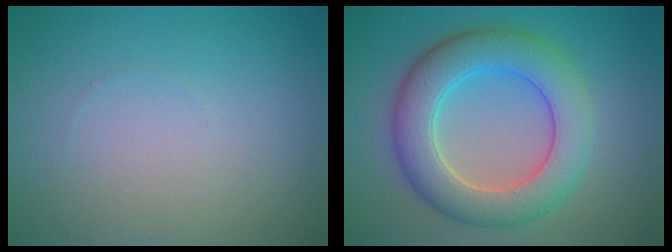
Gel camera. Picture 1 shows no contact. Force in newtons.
{"total": 7.3, "press": 7.3, "slide": 0.1}